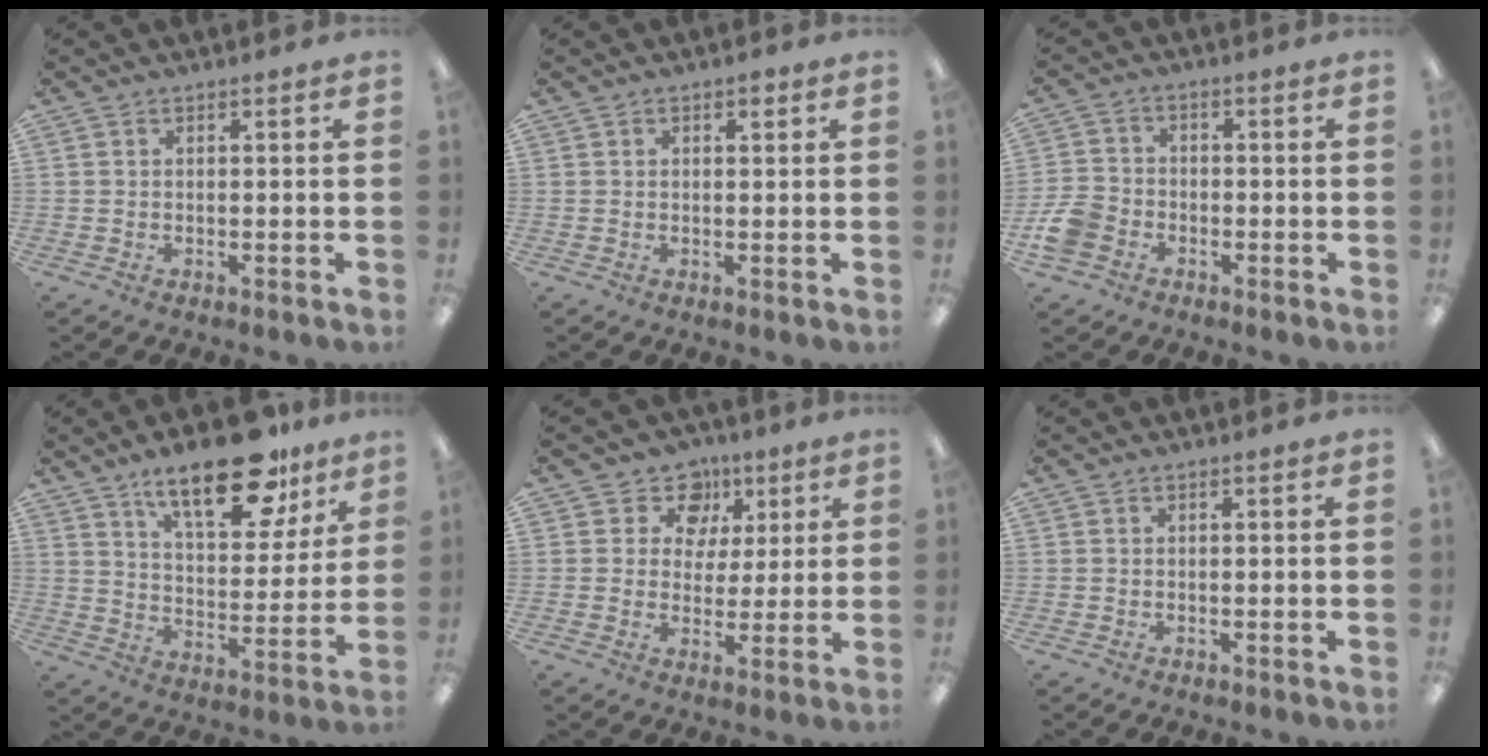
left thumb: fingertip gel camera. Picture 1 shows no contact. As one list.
[{"total": 1.9, "force": [0.7, 1.0, 1.4], "torque": [-0.013, -0.002, 0.009]}, {"total": 6.7, "force": [-3.2, 5.0, 3.1], "torque": [-0.071, 0.018, -0.060]}, {"total": 19.8, "force": [13.3, 8.3, 12.1], "torque": [-0.177, -0.073, 0.220]}, {"total": 8.9, "force": [4.3, 7.4, 2.4], "torque": [-0.041, -0.019, 0.079]}, {"total": 0.0}]